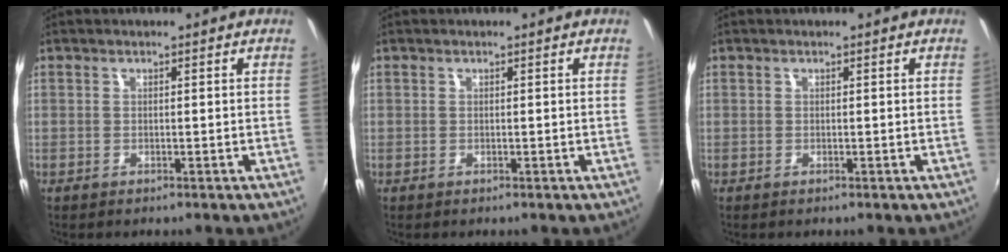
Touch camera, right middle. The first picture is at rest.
{"total": 0.0}
{"total": 0.0}